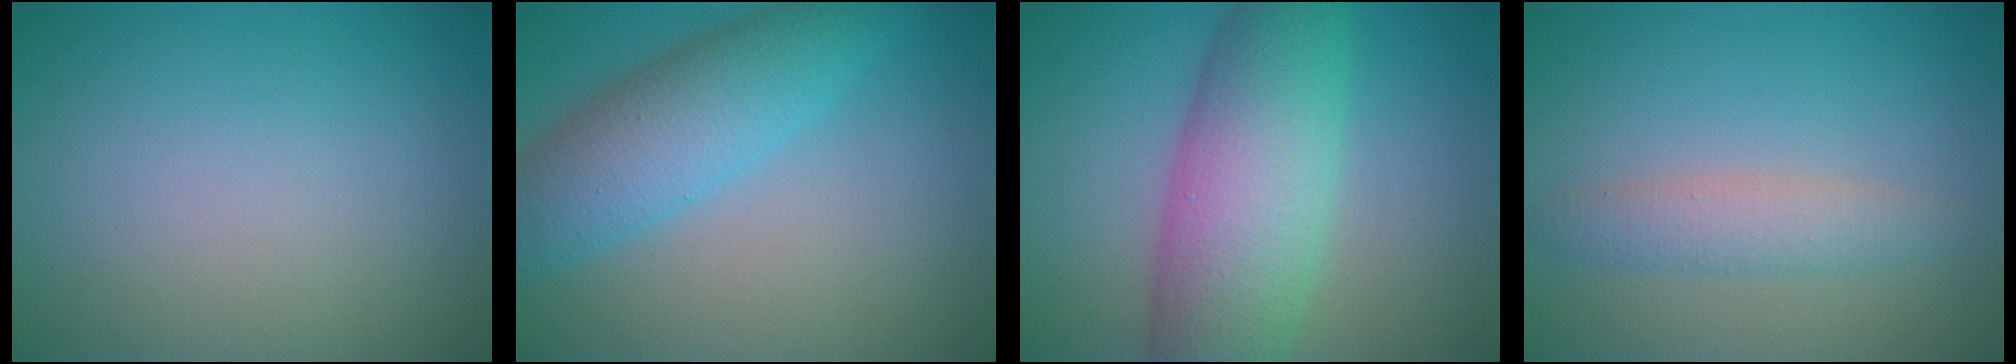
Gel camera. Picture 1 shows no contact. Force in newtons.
{"total": 6.1, "press": 6.1, "slide": 0.1}
{"total": 9.0, "press": 9.0, "slide": 0.1}
{"total": 2.4, "press": 2.4, "slide": 0.1}